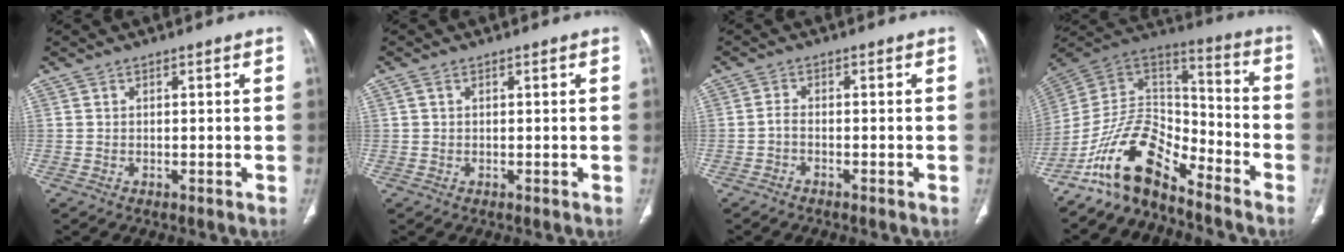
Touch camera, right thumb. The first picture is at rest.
{"total": 0.6, "force": [0.2, 0.4, 0.5], "torque": [-0.013, 0.004, 0.004]}
{"total": 1.4, "force": [-1.0, 0.4, 0.8], "torque": [-0.020, 0.008, -0.023]}
{"total": 15.2, "force": [-11.4, 6.5, 7.8], "torque": [-0.118, 0.102, -0.219]}